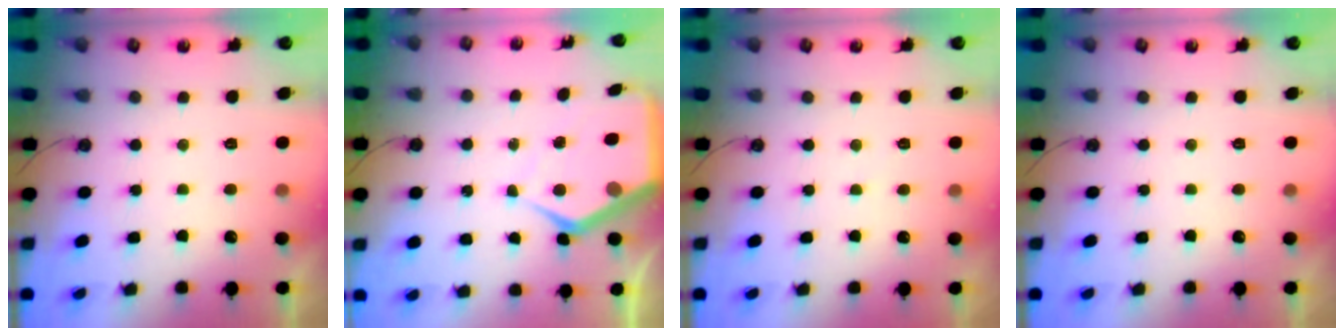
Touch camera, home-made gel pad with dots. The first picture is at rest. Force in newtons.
{"total": 9.0, "press": 8.9, "slide": 0.8}
{"total": 2.7, "press": 2.6, "slide": 0.4}
{"total": 0.0}